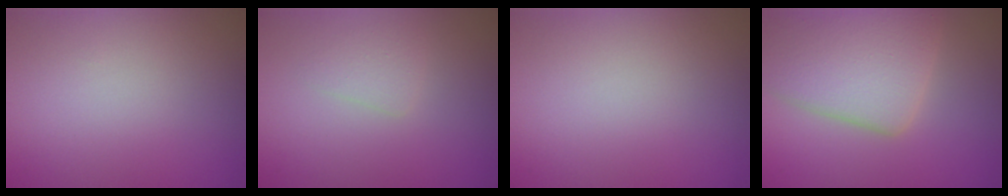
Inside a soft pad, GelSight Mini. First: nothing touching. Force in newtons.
{"total": 1.2, "press": 1.2, "slide": 0.0}
{"total": 0.0}
{"total": 6.5, "press": 6.4, "slide": 0.4}